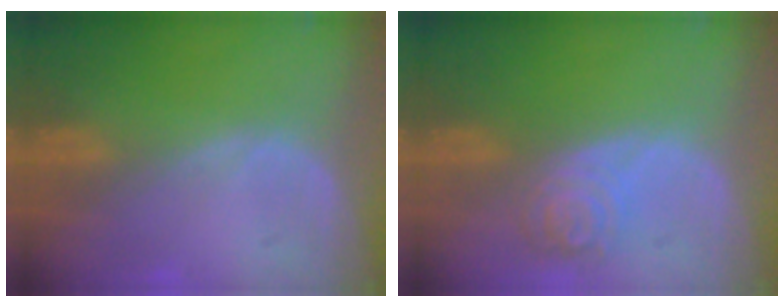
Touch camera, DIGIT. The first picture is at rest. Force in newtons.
{"total": 4.7, "press": 4.2, "slide": 2.1}